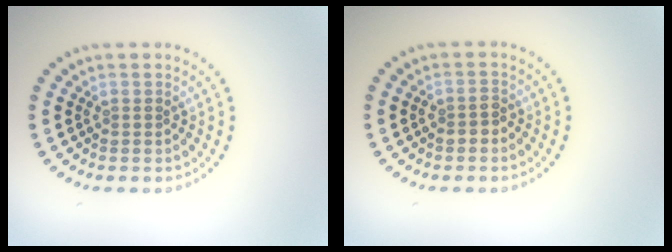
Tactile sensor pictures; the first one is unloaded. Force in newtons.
{"total": 1.4, "press": 1.3, "slide": 0.5}